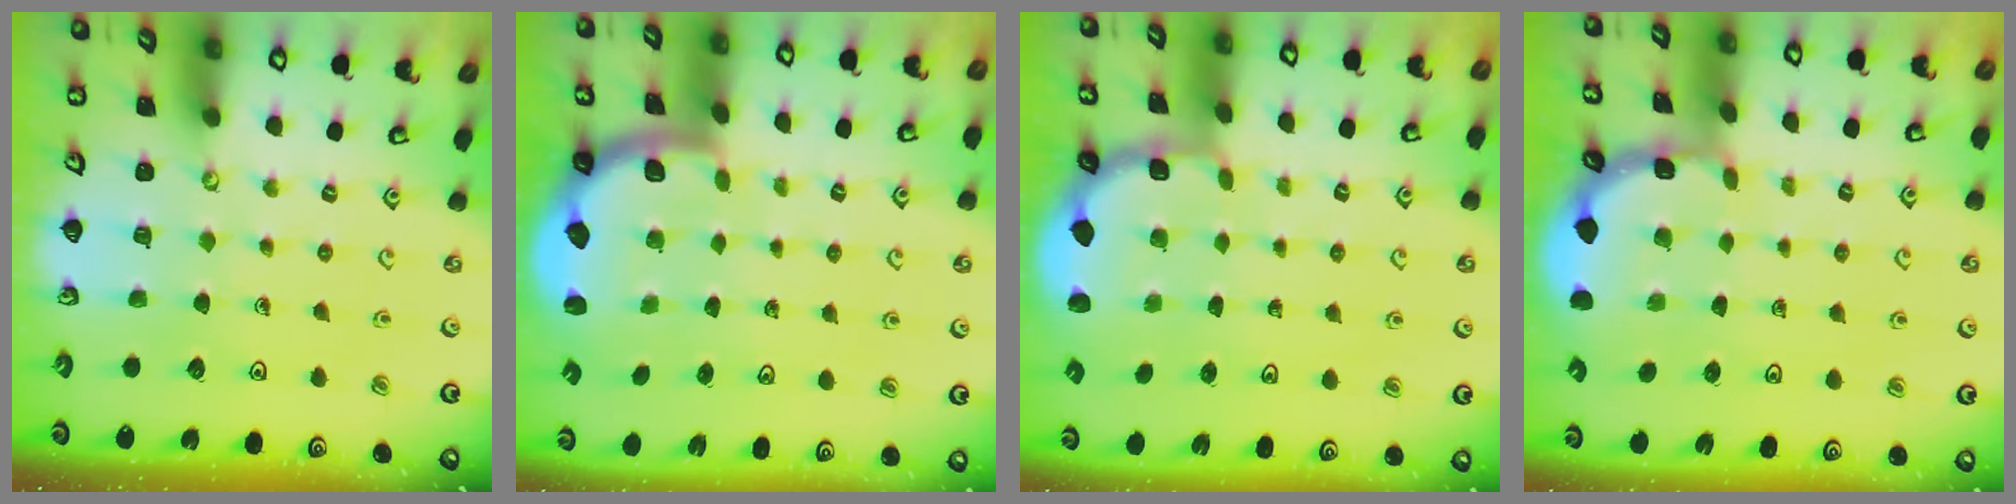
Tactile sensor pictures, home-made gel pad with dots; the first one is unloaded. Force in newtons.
{"total": 1.9, "press": 1.8, "slide": 0.5}
{"total": 1.8, "press": 1.7, "slide": 0.7}
{"total": 1.8, "press": 1.8, "slide": 0.2}